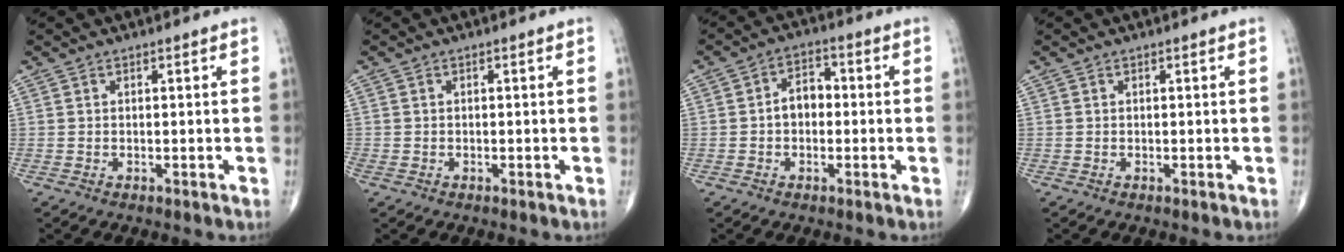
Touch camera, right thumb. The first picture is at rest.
{"total": 1.0, "force": [-0.4, 0.8, 0.4], "torque": [-0.014, 0.000, -0.007]}
{"total": 5.3, "force": [-0.4, 3.7, 3.7], "torque": [-0.045, 0.022, -0.017]}
{"total": 0.0}